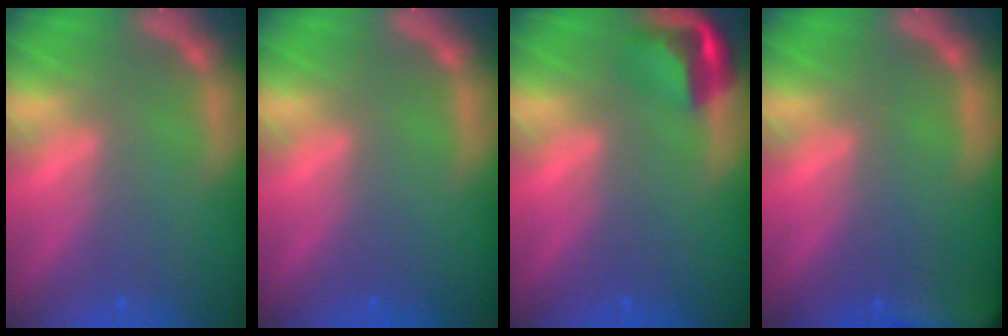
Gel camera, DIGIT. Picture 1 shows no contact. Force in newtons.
{"total": 0.0}
{"total": 3.9}
{"total": 9.0}